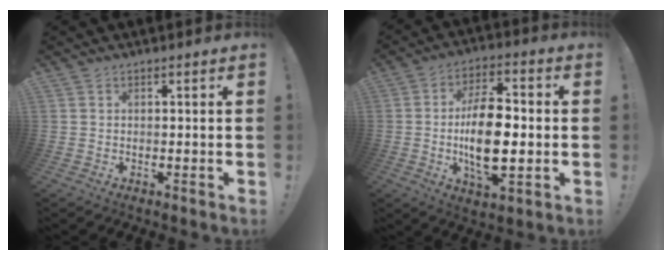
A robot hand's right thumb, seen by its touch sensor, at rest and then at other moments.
{"total": 16.3, "force": [-1.6, 7.9, 14.1], "torque": [-0.255, 0.000, -0.034]}